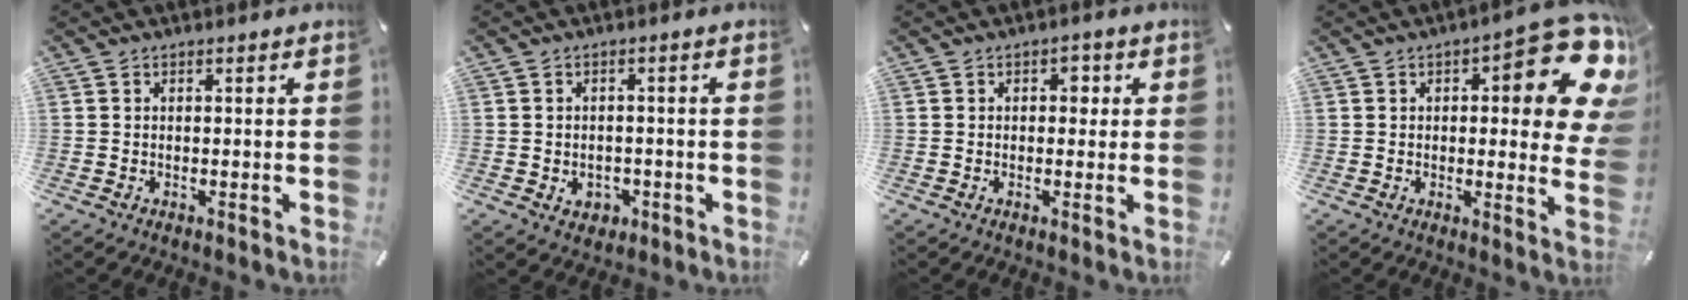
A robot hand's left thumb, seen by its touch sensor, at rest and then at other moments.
{"total": 3.5, "force": [-1.0, 2.9, 1.5], "torque": [-0.018, 0.003, -0.019]}
{"total": 2.5, "force": [0.4, 1.7, 1.8], "torque": [-0.014, 0.000, -0.002]}
{"total": 18.9, "force": [7.8, 7.1, 15.7], "torque": [-0.187, -0.063, 0.120]}